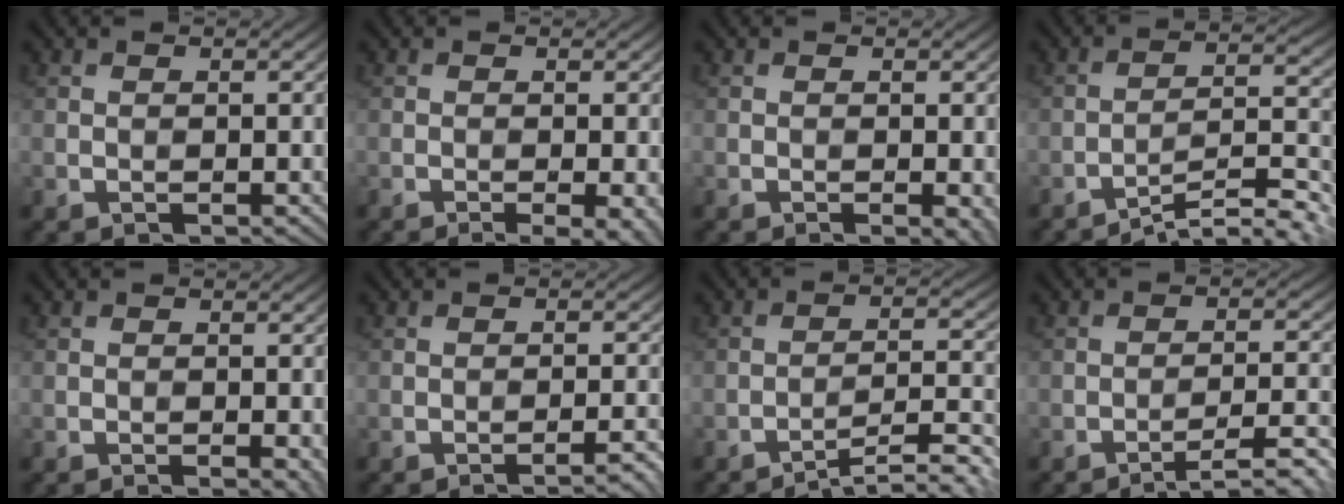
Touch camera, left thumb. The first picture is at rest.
{"total": 4.0, "force": [-1.8, 0.9, 3.4], "torque": [-0.045, -0.003, -0.025]}
{"total": 1.6, "force": [-0.6, 0.3, 1.5], "torque": [-0.020, -0.003, -0.008]}
{"total": 9.0, "force": [-6.8, 1.4, 5.7], "torque": [-0.094, 0.011, -0.110]}
{"total": 1.3, "force": [-0.5, 0.3, 1.2], "torque": [-0.016, -0.003, -0.007]}
{"total": 2.6, "force": [-1.9, 0.3, 1.7], "torque": [-0.022, 0.009, -0.032]}
{"total": 7.7, "force": [-6.0, 1.0, 4.6], "torque": [-0.080, 0.017, -0.092]}
{"total": 6.2, "force": [-4.5, 0.8, 4.1], "torque": [-0.069, 0.015, -0.067]}